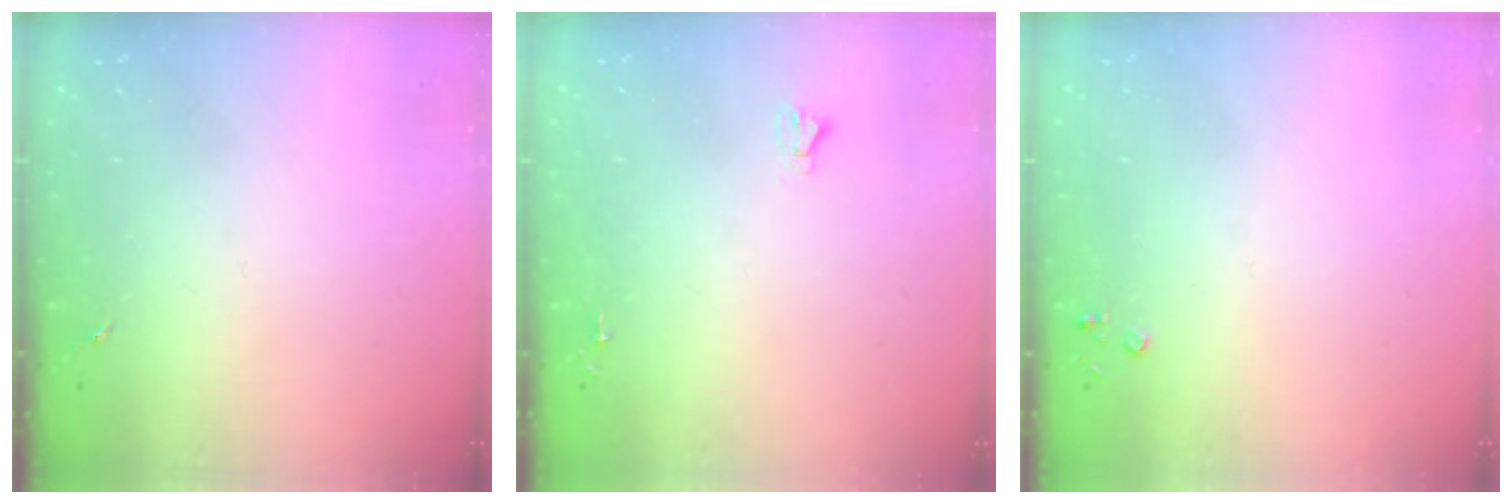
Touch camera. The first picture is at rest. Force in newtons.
{"total": 2.0, "press": 2.0, "slide": 0.2}
{"total": 2.2, "press": 2.2, "slide": 0.3}